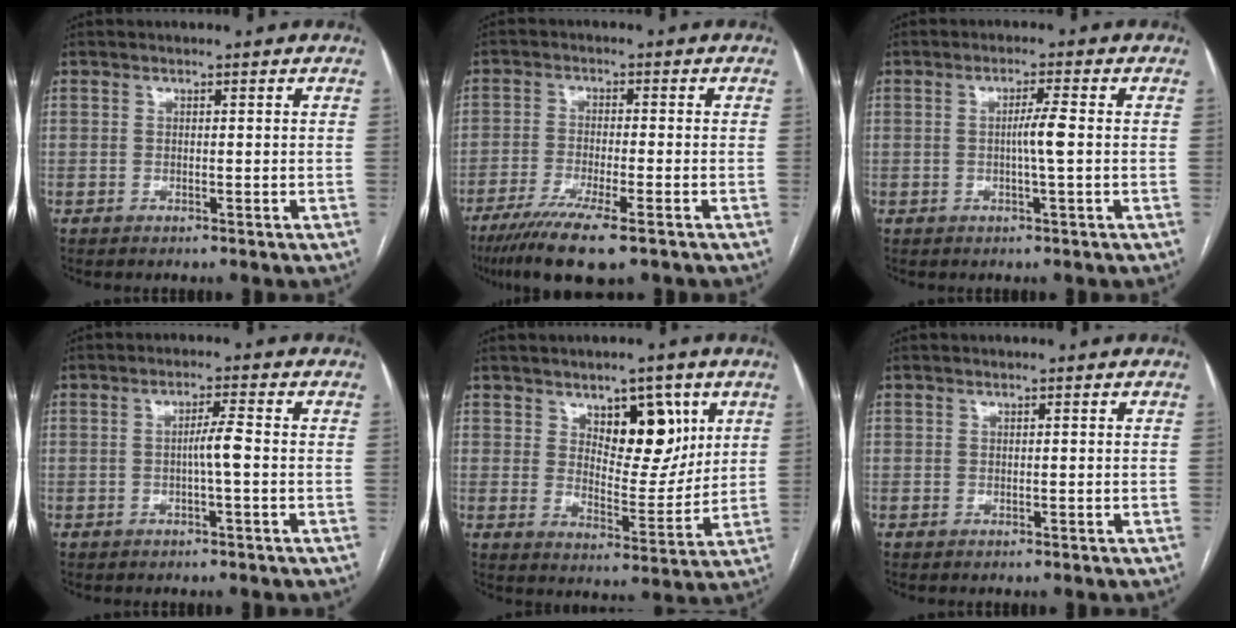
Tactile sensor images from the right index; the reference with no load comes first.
{"total": 10.6, "force": [-7.4, 0.8, 7.6], "torque": [-0.126, -0.026, -0.118]}
{"total": 3.3, "force": [-0.2, -0.4, 3.3], "torque": [-0.058, -0.001, -0.004]}
{"total": 3.1, "force": [-0.5, -0.2, 3.1], "torque": [-0.051, 0.001, -0.010]}
{"total": 9.7, "force": [4.6, 4.5, 7.3], "torque": [-0.101, 0.001, 0.078]}
{"total": 0.0}